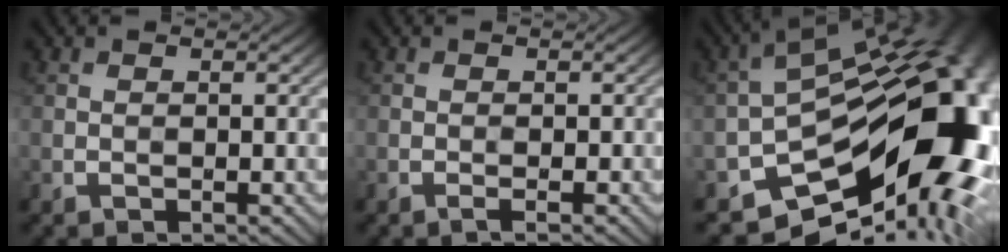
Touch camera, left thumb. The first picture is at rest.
{"total": 1.3, "force": [-0.7, 0.1, 1.0], "torque": [-0.015, 0.003, -0.013]}
{"total": 17.8, "force": [-5.1, 9.9, 13.9], "torque": [-0.185, -0.040, -0.070]}